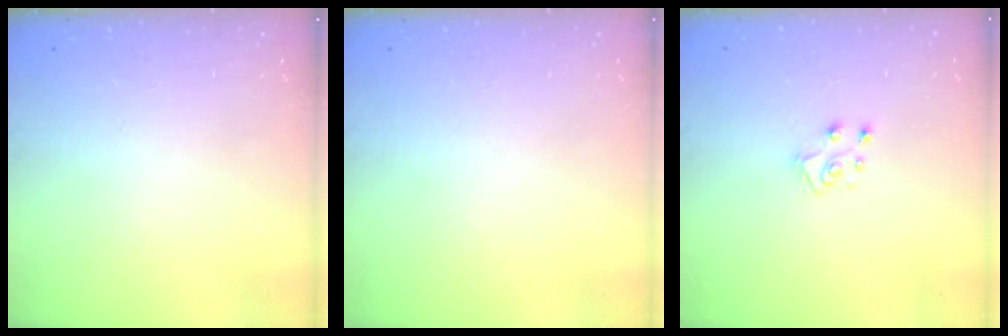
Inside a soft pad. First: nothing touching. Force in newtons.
{"total": 0.0}
{"total": 6.3, "press": 6.3, "slide": 0.3}